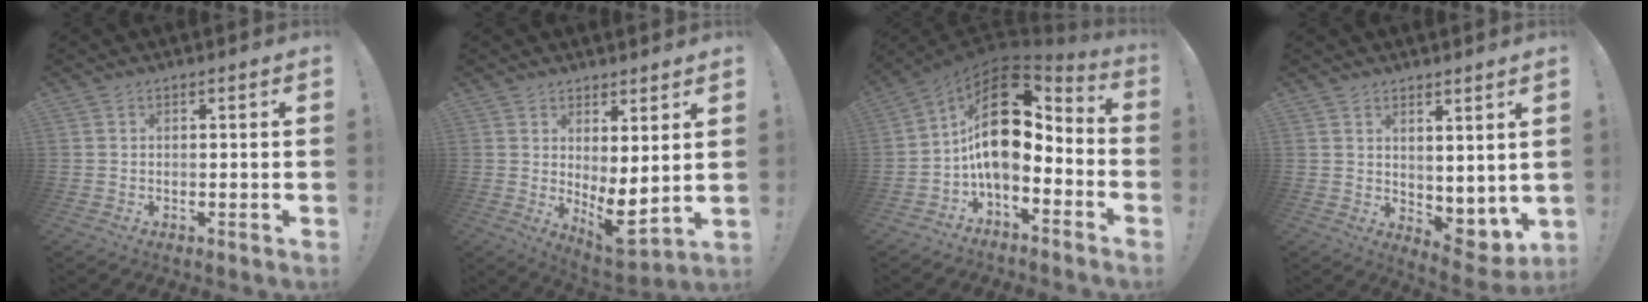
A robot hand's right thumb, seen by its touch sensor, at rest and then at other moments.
{"total": 6.9, "force": [0.5, 2.0, 6.6], "torque": [-0.073, -0.034, 0.015]}
{"total": 19.3, "force": [2.5, 10.8, 15.9], "torque": [-0.276, -0.012, 0.050]}
{"total": 5.4, "force": [2.4, 3.9, 2.9], "torque": [-0.018, -0.039, 0.054]}